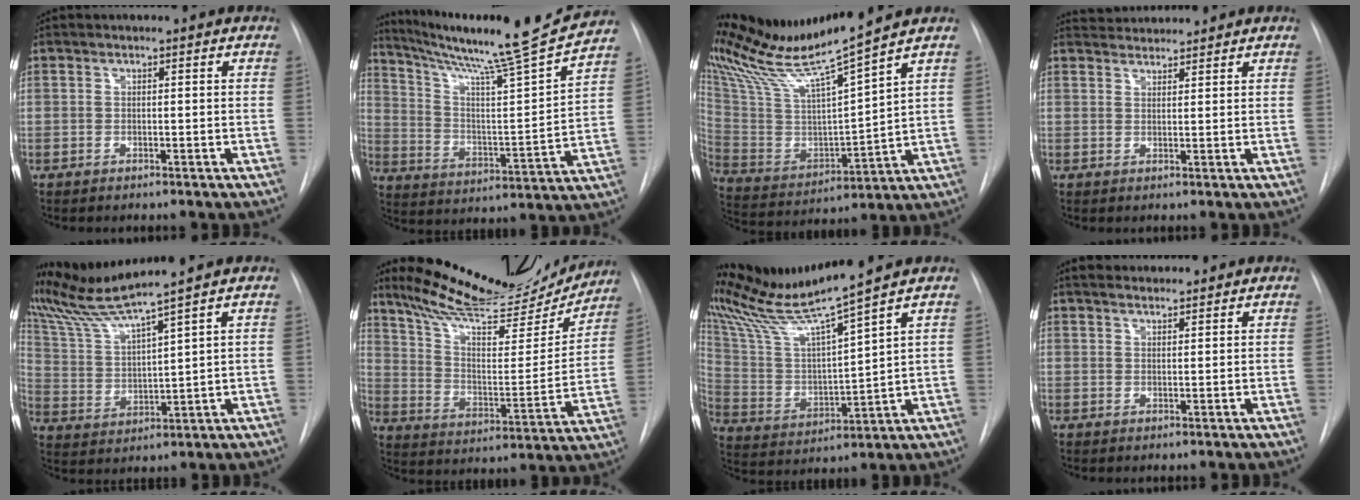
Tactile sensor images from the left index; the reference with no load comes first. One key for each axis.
{"total": 20.5, "fx": 18.0, "fy": -1.7, "fz": 9.6, "tx": -0.162, "ty": -0.043, "tz": 0.275}
{"total": 16.3, "fx": 14.4, "fy": -2.1, "fz": 7.2, "tx": -0.145, "ty": -0.029, "tz": 0.269}
{"total": 3.9, "fx": 3.9, "fy": 0.2, "fz": 0.1, "tx": -0.008, "ty": 0.028, "tz": 0.070}
{"total": 9.4, "fx": 8.4, "fy": -2.7, "fz": 3.3, "tx": -0.077, "ty": -0.006, "tz": 0.173}
{"total": 22.9, "fx": 20.8, "fy": 4.7, "fz": 8.4, "tx": -0.134, "ty": -0.030, "tz": 0.304}
{"total": 12.7, "fx": 11.4, "fy": -2.7, "fz": 5.0, "tx": -0.102, "ty": -0.014, "tz": 0.225}
{"total": 4.5, "fx": 4.1, "fy": 1.1, "fz": 1.3, "tx": -0.017, "ty": 0.029, "tz": 0.066}